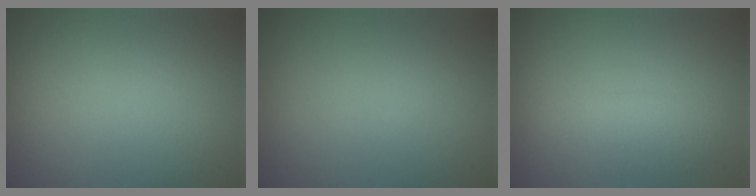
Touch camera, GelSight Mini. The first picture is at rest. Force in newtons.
{"total": 0.0}
{"total": 2.4, "press": 2.4, "slide": 0.1}